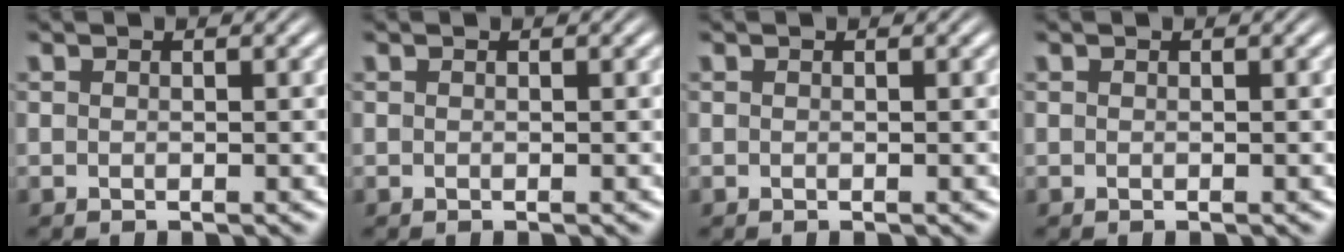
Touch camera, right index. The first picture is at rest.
{"total": 0.0}
{"total": 0.0}
{"total": 0.0}